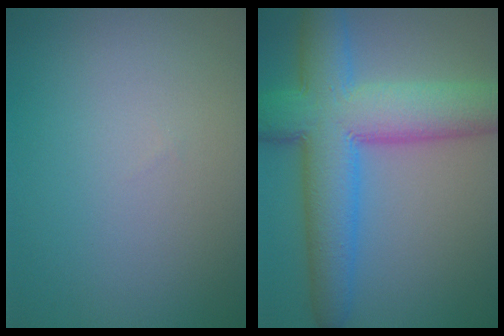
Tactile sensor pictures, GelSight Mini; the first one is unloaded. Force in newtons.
{"total": 10.8, "press": 10.8, "slide": 0.1}